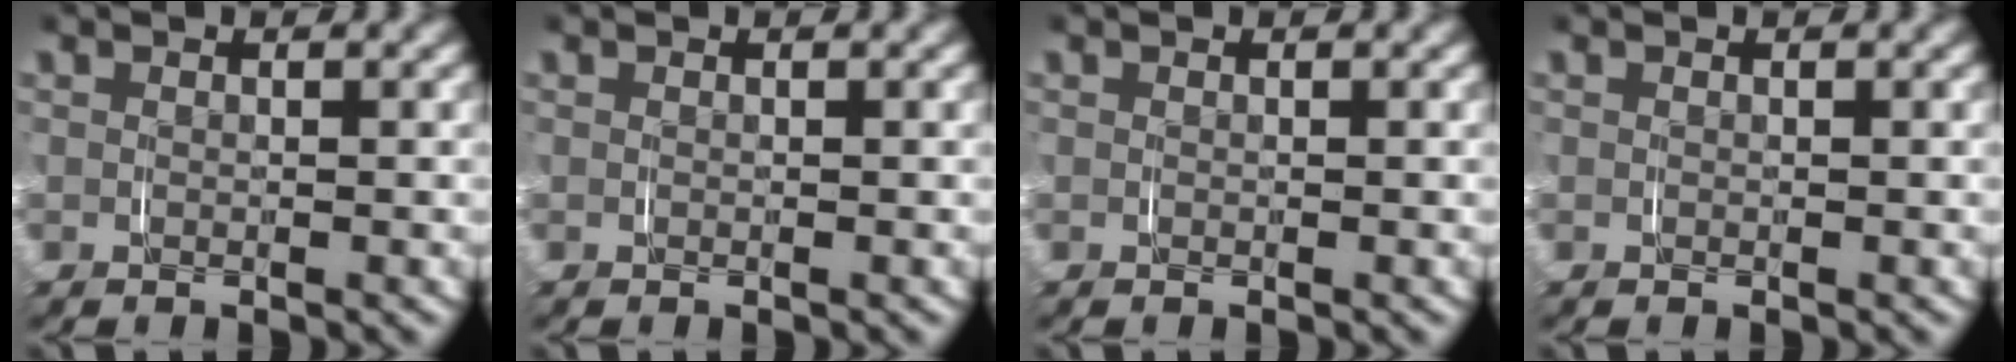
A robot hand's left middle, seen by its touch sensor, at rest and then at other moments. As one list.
[{"total": 0.0}, {"total": 0.0}, {"total": 0.0}]